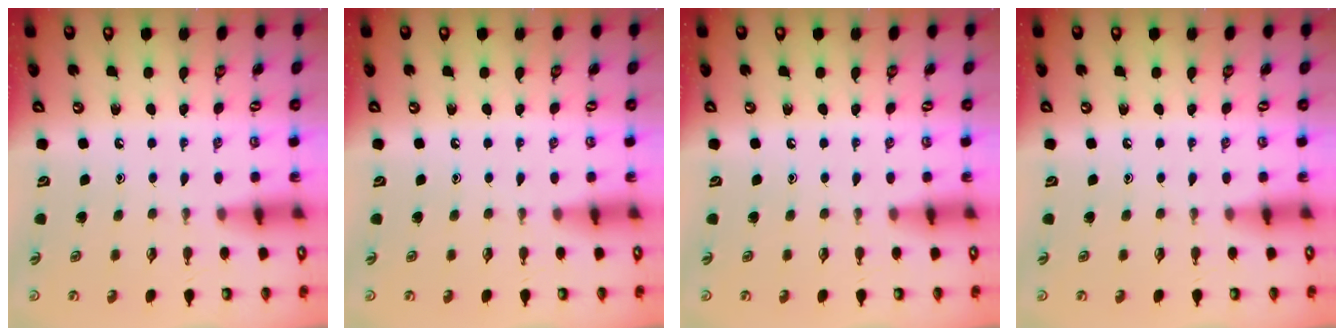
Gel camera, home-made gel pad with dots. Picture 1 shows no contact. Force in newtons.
{"total": 0.0}
{"total": 0.0}
{"total": 0.0}